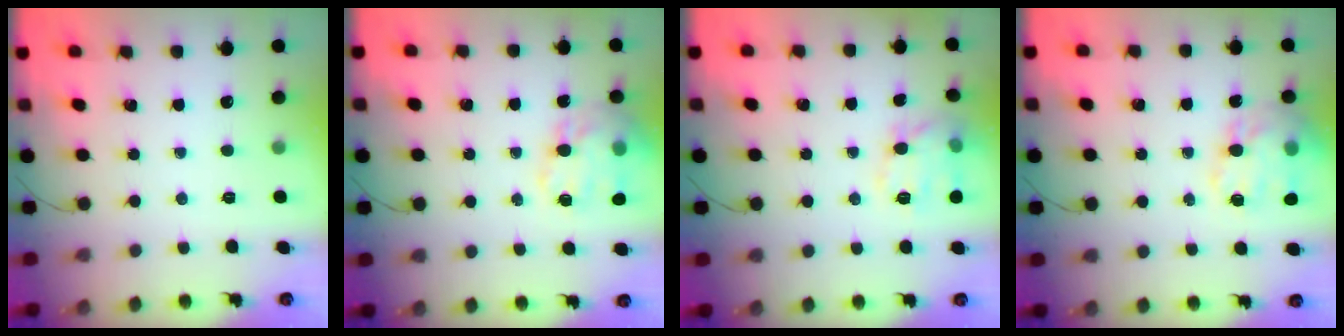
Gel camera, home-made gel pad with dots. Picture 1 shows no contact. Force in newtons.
{"total": 18.7, "press": 18.4, "slide": 3.2}
{"total": 10.2, "press": 10.2, "slide": 0.1}
{"total": 18.7, "press": 18.4, "slide": 3.2}